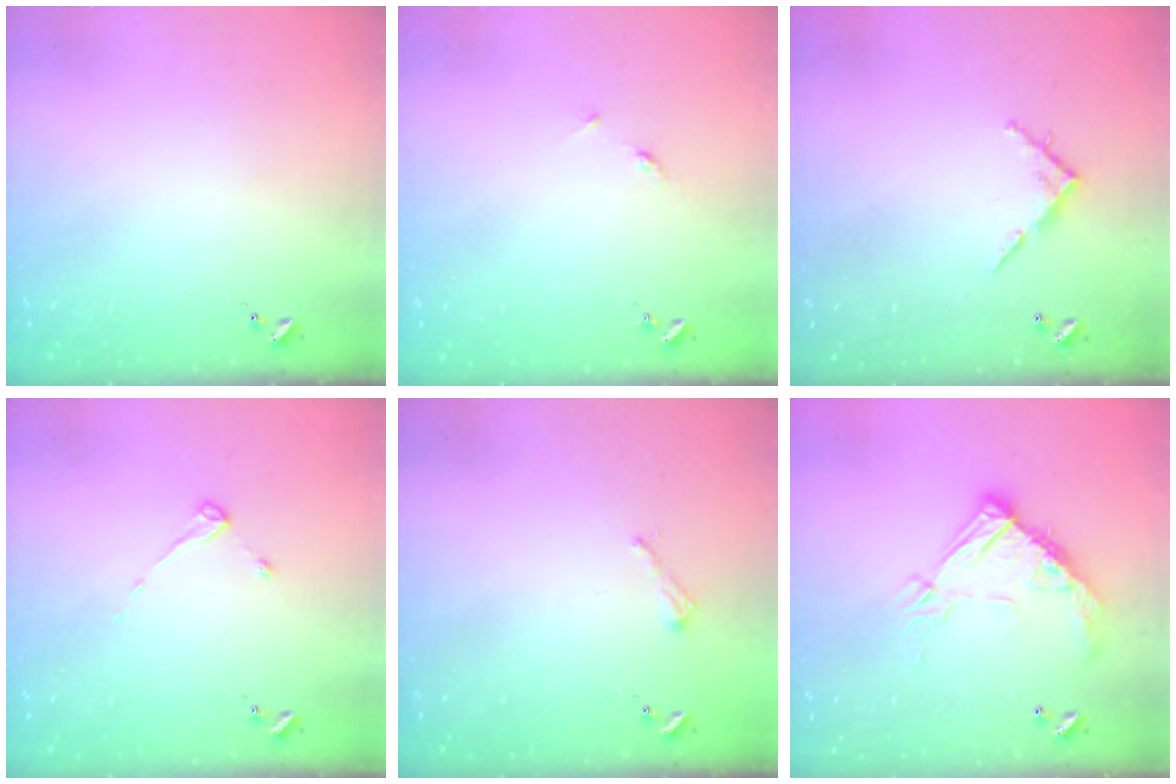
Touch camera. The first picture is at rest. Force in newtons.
{"total": 3.9, "press": 3.8, "slide": 0.5}
{"total": 5.7, "press": 5.7, "slide": 0.4}
{"total": 2.6, "press": 2.5, "slide": 0.4}
{"total": 2.2, "press": 2.2, "slide": 0.3}
{"total": 15.6, "press": 15.6, "slide": 1.2}